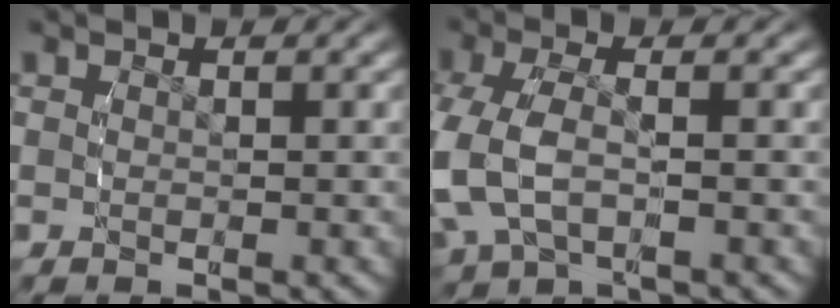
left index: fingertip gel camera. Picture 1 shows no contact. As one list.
[{"total": 5.3, "force": [-1.0, 3.7, 3.7], "torque": [-0.128, -0.022, -0.004]}]